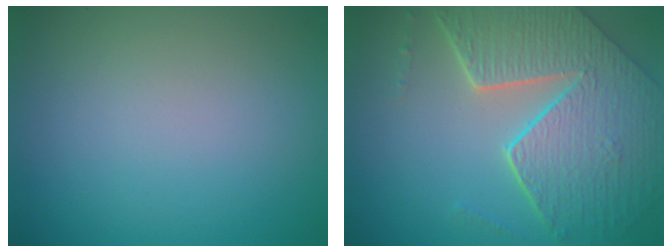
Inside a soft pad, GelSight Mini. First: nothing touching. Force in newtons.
{"total": 8.1, "press": 5.9, "slide": 5.5}